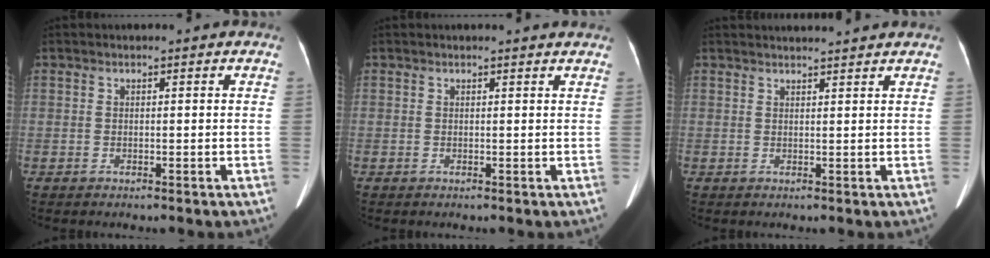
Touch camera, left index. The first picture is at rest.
{"total": 1.7, "force": [1.7, -0.2, 0.3], "torque": [-0.012, -0.002, 0.013]}
{"total": 4.5, "force": [4.3, -0.5, 1.1], "torque": [-0.013, 0.021, 0.054]}